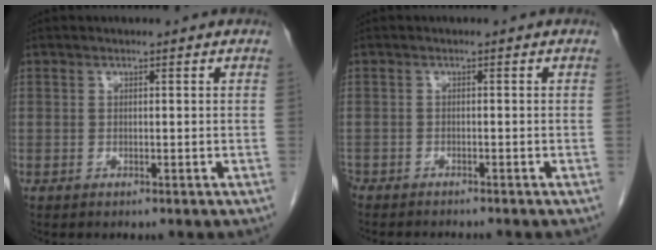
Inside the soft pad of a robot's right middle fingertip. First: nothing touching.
{"total": 4.5, "force": [-4.3, 0.5, 1.3], "torque": [-0.014, -0.011, -0.067]}